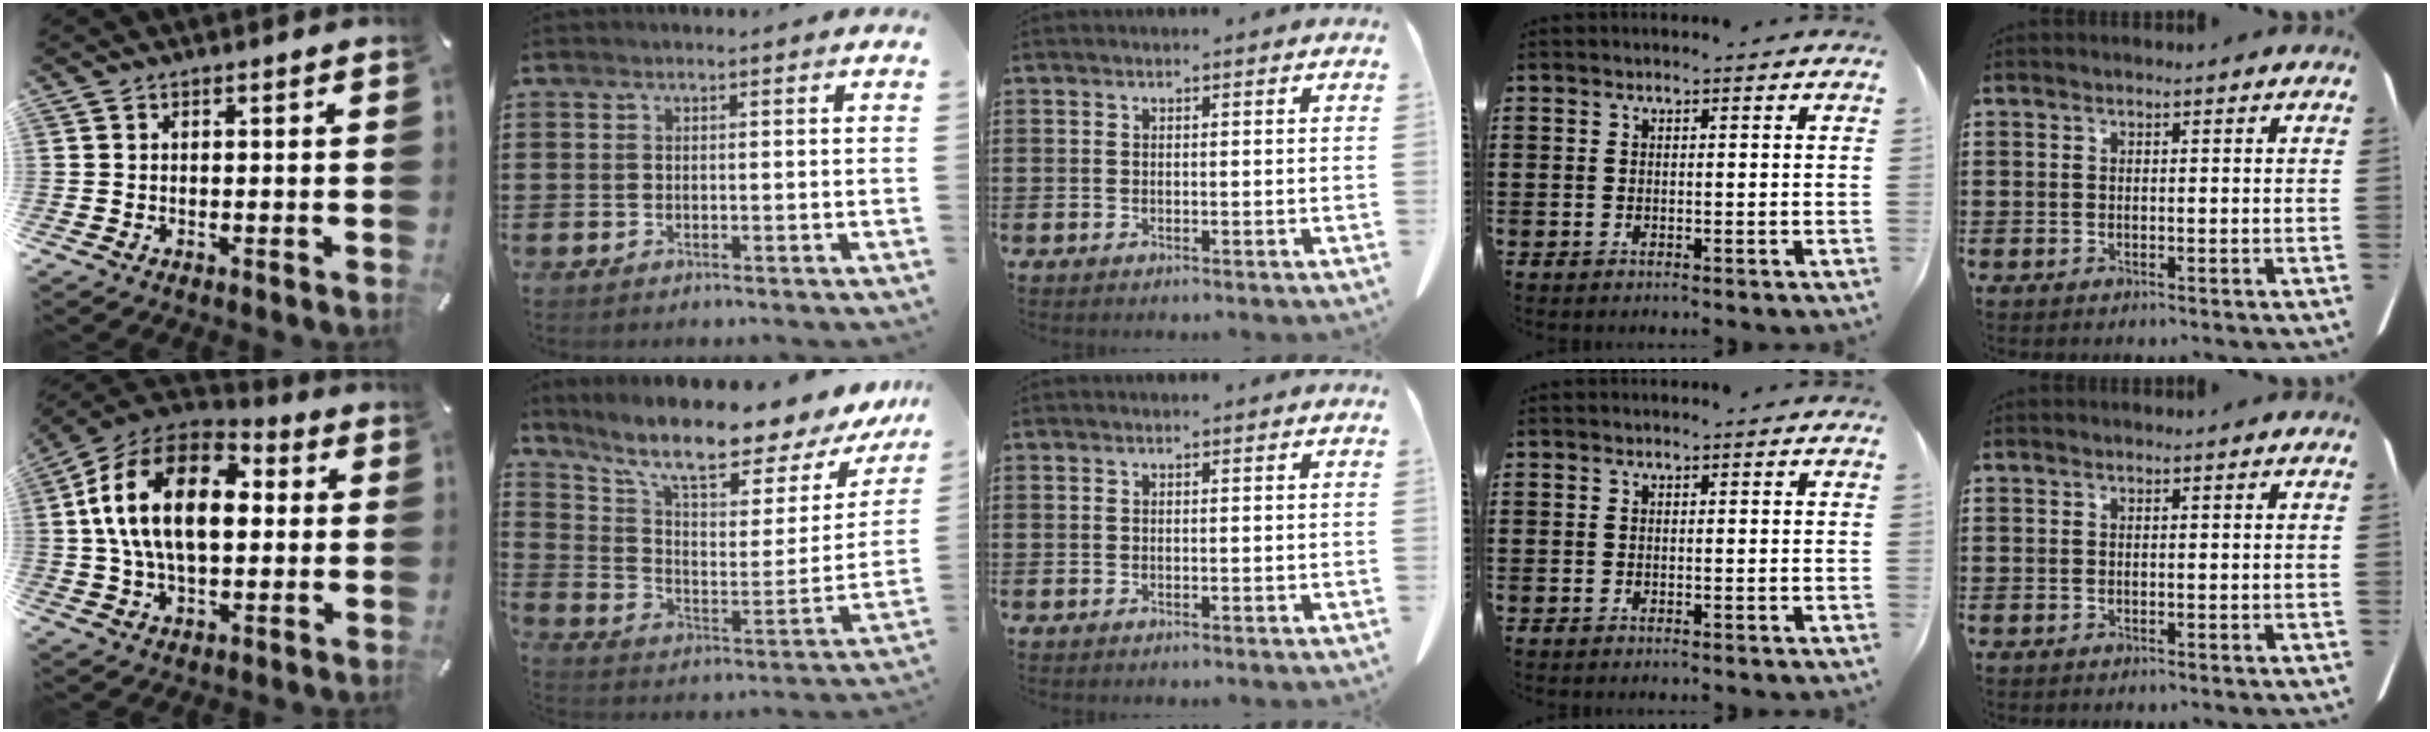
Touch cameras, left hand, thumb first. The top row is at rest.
{"thumb": {"total": 20.2, "force": [2.9, 12.7, 15.5], "torque": [-0.321, 0.007, 0.041]}, "index": {"total": 10.9, "force": [9.1, 1.8, 5.8], "torque": [-0.127, -0.074, 0.150]}}